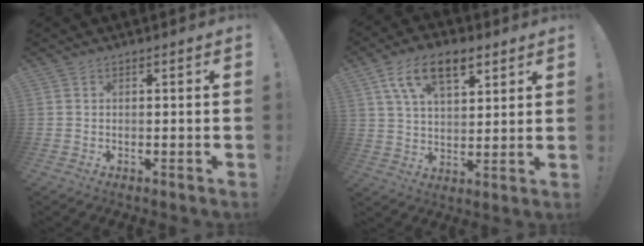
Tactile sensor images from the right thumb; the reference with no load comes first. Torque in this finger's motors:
{"motor_torque": [0.64, 2.10, 0.54, -0.18, 0.18]}